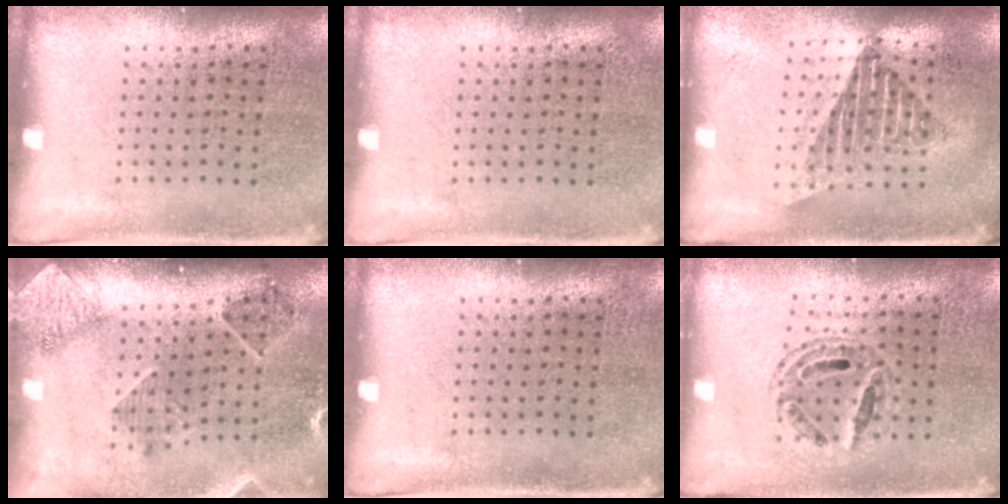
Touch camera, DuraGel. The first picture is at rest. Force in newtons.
{"total": 0.0}
{"total": 1.7, "press": 1.4, "slide": 1.0}
{"total": 1.5, "press": 1.5, "slide": 0.2}
{"total": 0.0}
{"total": 0.7, "press": 0.7, "slide": 0.1}